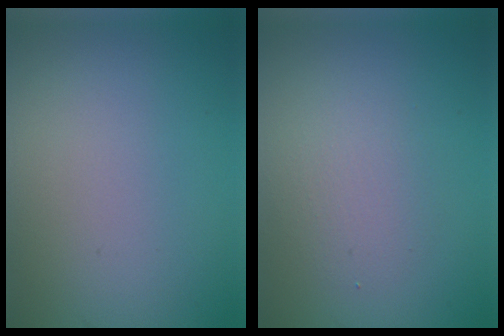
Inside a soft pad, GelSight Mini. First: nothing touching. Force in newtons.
{"total": 2.4, "press": 2.4, "slide": 0.2}